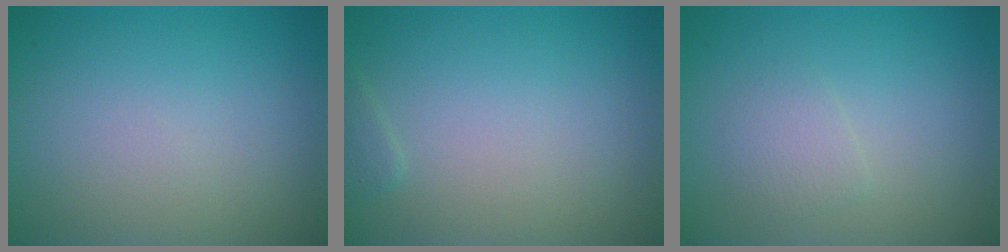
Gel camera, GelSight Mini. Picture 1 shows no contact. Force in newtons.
{"total": 0.6, "press": 0.6, "slide": 0.1}
{"total": 1.4, "press": 1.4, "slide": 0.1}